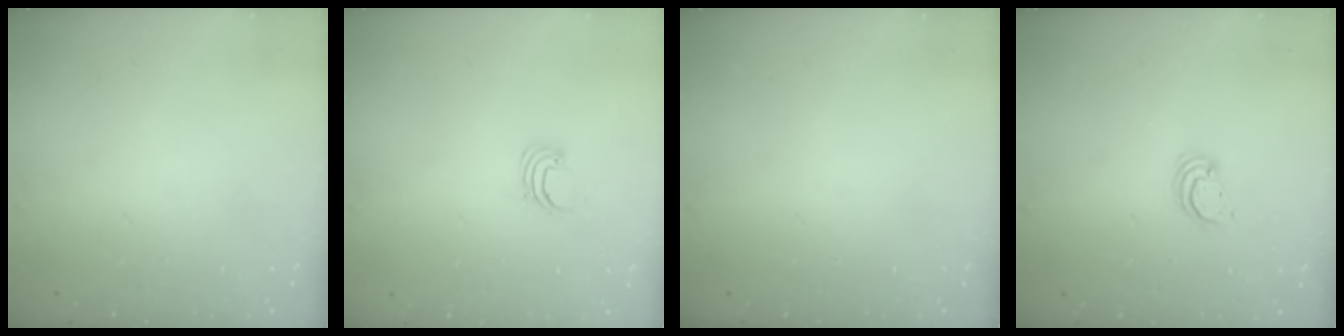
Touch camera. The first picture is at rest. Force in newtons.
{"total": 1.9, "press": 1.9, "slide": 0.1}
{"total": 0.0}
{"total": 2.8, "press": 2.8, "slide": 0.2}